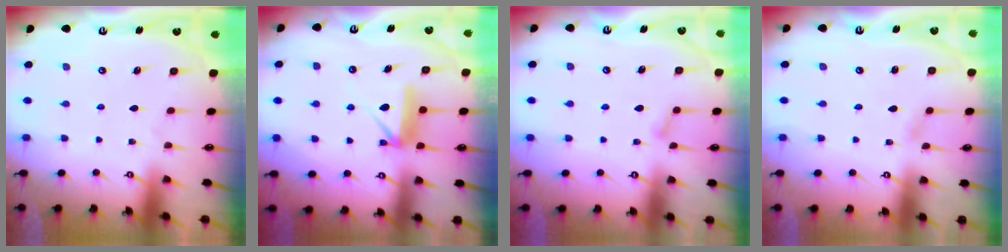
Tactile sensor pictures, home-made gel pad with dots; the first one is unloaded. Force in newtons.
{"total": 8.7, "press": 8.7, "slide": 0.4}
{"total": 5.4, "press": 5.4, "slide": 0.8}
{"total": 2.1, "press": 2.1, "slide": 0.3}